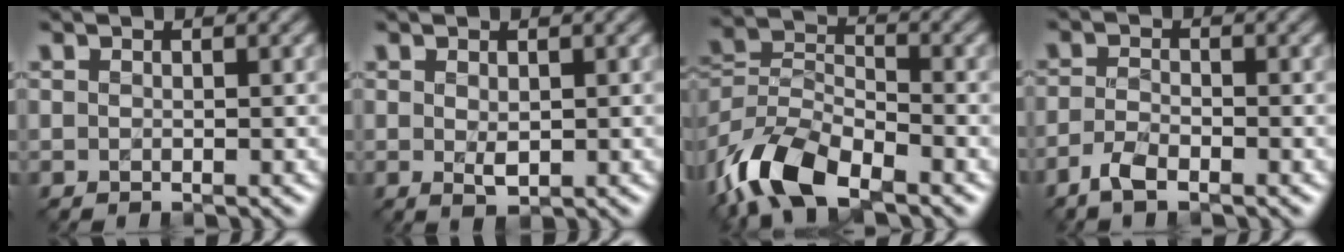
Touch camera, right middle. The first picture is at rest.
{"total": 1.3, "force": [0.2, 0.7, 1.1], "torque": [-0.021, -0.002, 0.007]}
{"total": 9.2, "force": [-6.0, 4.2, 5.6], "torque": [-0.111, 0.000, -0.132]}
{"total": 2.3, "force": [-1.7, 0.7, 1.5], "torque": [-0.035, -0.001, -0.041]}